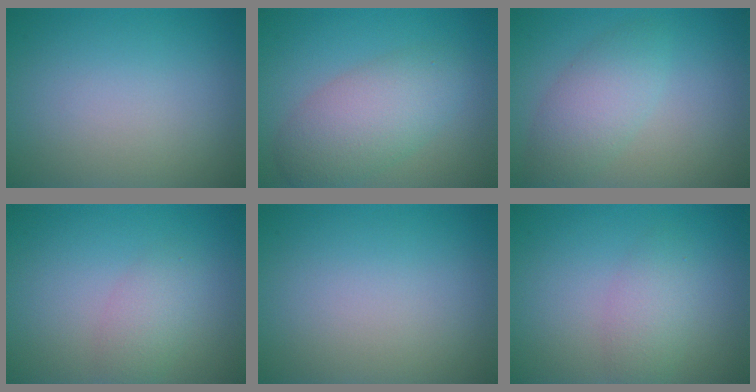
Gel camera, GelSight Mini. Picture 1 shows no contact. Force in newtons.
{"total": 5.5, "press": 5.5, "slide": 0.1}
{"total": 3.5, "press": 3.5, "slide": 0.1}
{"total": 2.2, "press": 2.2, "slide": 0.1}
{"total": 0.0}
{"total": 2.4, "press": 2.4, "slide": 0.1}